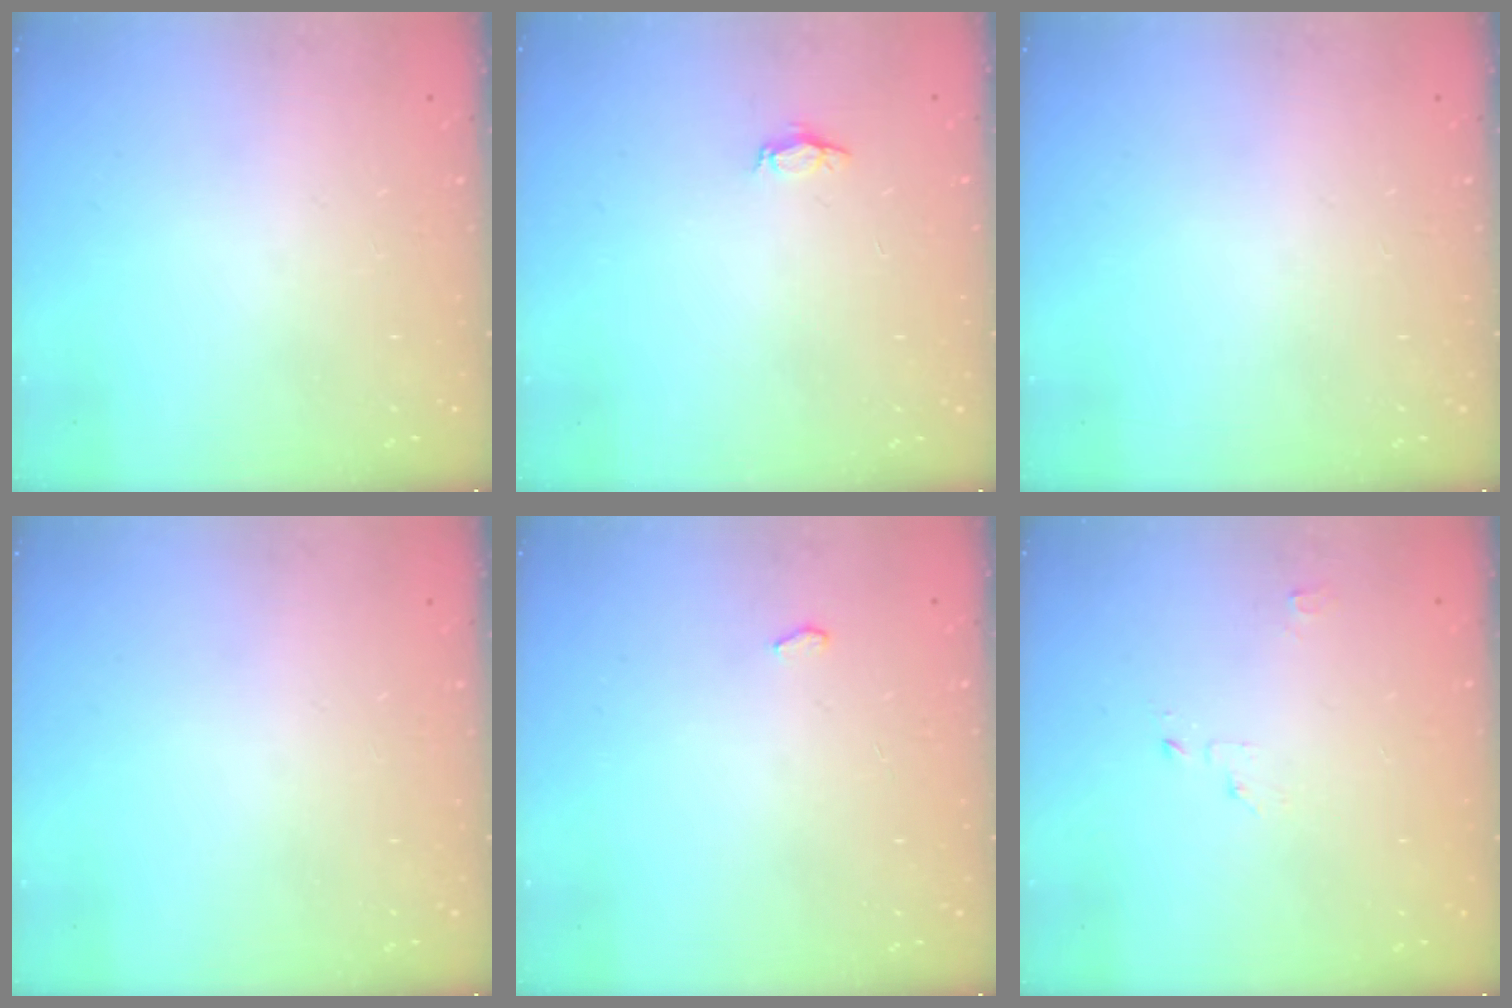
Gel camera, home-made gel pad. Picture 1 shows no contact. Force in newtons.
{"total": 2.8, "press": 2.8, "slide": 0.4}
{"total": 0.0}
{"total": 0.0}
{"total": 2.6, "press": 2.2, "slide": 1.3}
{"total": 2.1, "press": 2.1, "slide": 0.2}